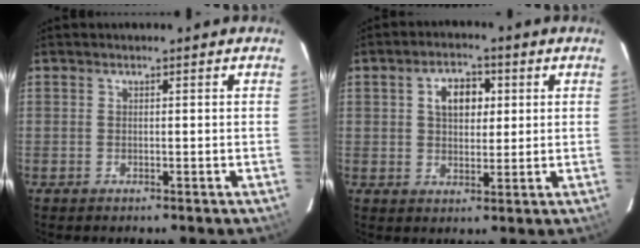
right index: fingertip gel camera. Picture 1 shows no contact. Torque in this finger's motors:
{"motor_torque": [0.17, 0.02, 0.32, 0.06]}